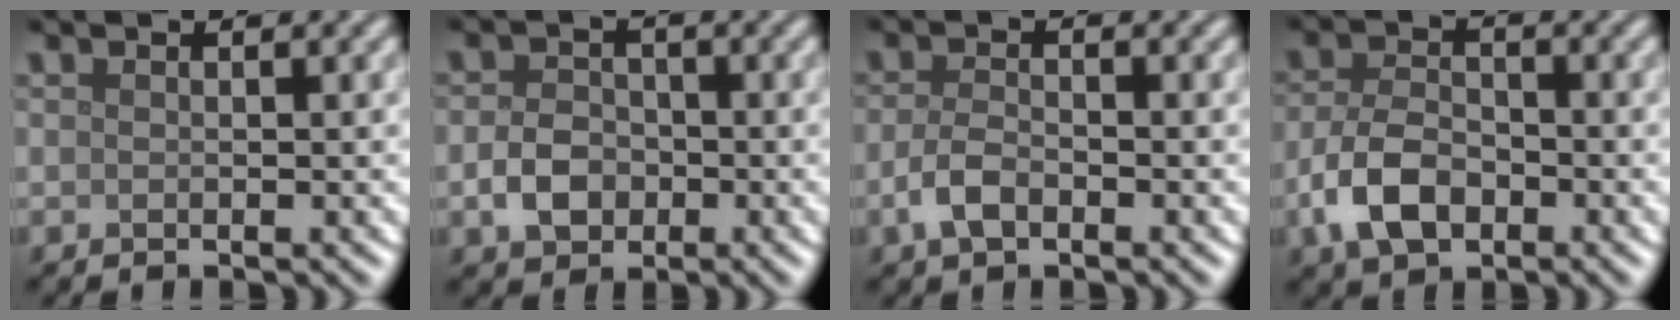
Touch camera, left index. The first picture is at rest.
{"total": 3.2, "force": [-1.0, 2.5, 1.8], "torque": [-0.031, 0.002, -0.024]}
{"total": 2.5, "force": [-1.1, 1.3, 1.8], "torque": [-0.040, -0.001, -0.027]}
{"total": 5.1, "force": [-2.2, 3.1, 3.4], "torque": [-0.067, -0.001, -0.049]}